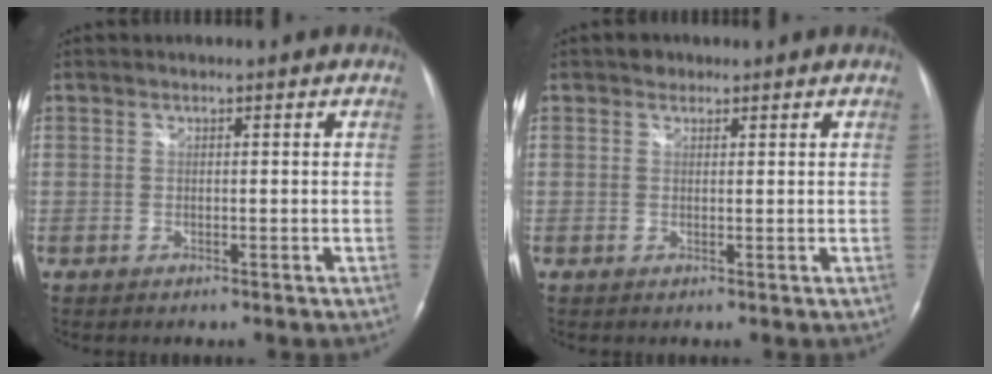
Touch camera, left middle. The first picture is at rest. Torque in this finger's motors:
{"motor_torque": [0.34, -0.01, -0.13, 0.00]}